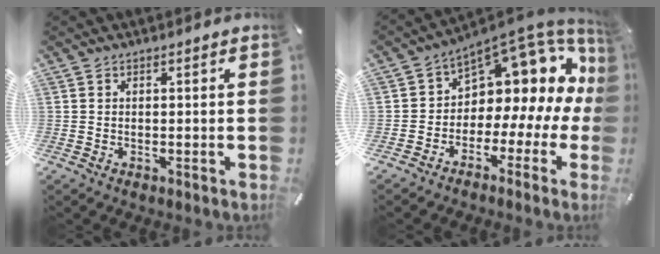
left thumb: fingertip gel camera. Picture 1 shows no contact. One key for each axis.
{"total": 10.5, "fx": 6.3, "fy": 7.1, "fz": 4.4, "tx": -0.054, "ty": -0.088, "tz": 0.104}